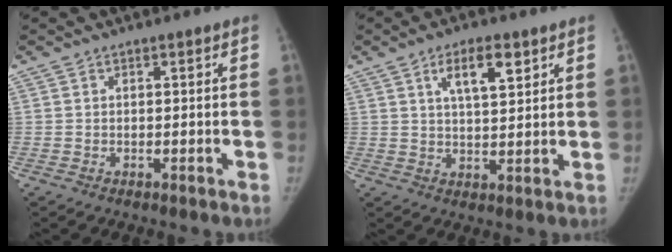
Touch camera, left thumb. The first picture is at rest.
{"total": 7.0, "force": [3.6, 2.5, 5.5], "torque": [-0.078, -0.017, 0.060]}